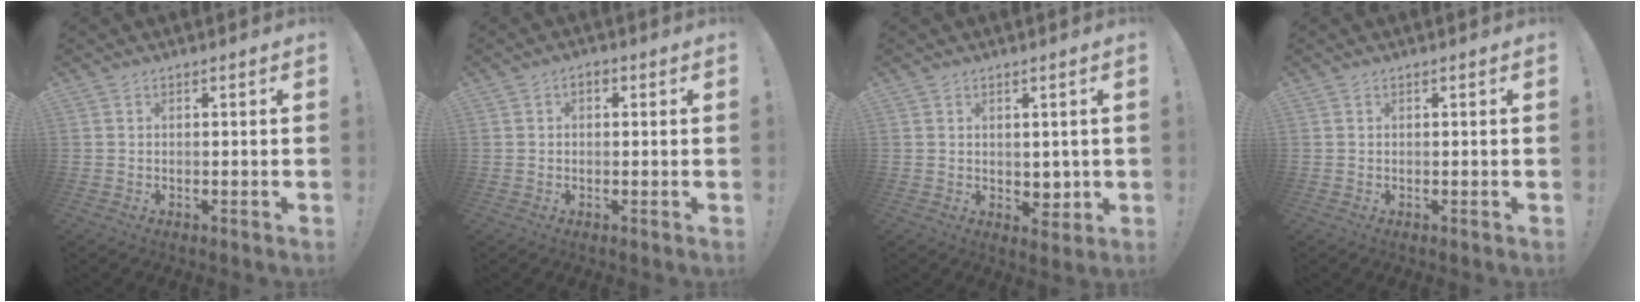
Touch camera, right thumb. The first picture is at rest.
{"total": 1.6, "force": [-0.1, 1.2, 1.1], "torque": [-0.024, 0.008, -0.001]}
{"total": 4.4, "force": [1.2, 3.8, 1.8], "torque": [0.000, -0.014, 0.022]}
{"total": 0.0}